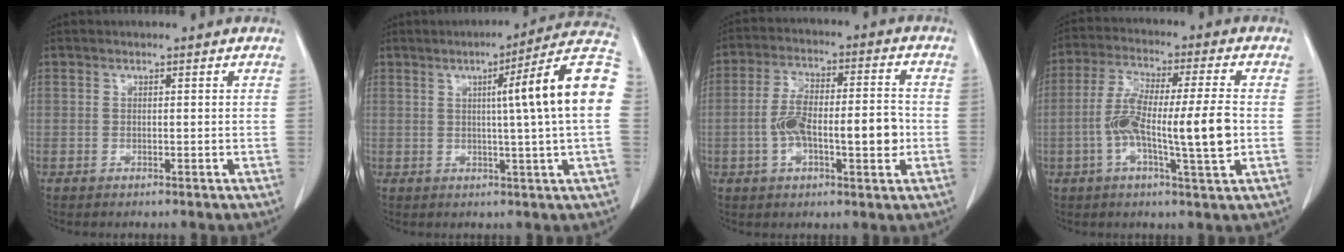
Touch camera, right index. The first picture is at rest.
{"total": 14.2, "force": [1.9, -1.8, 13.9], "torque": [-0.185, 0.017, 0.018]}
{"total": 11.4, "force": [-1.8, 3.5, 10.7], "torque": [-0.189, 0.023, -0.025]}
{"total": 12.4, "force": [-1.7, 1.1, 12.3], "torque": [-0.224, 0.006, -0.031]}